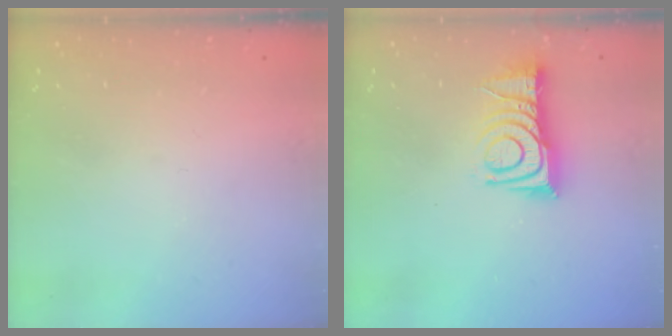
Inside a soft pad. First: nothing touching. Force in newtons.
{"total": 11.4, "press": 11.4, "slide": 0.6}